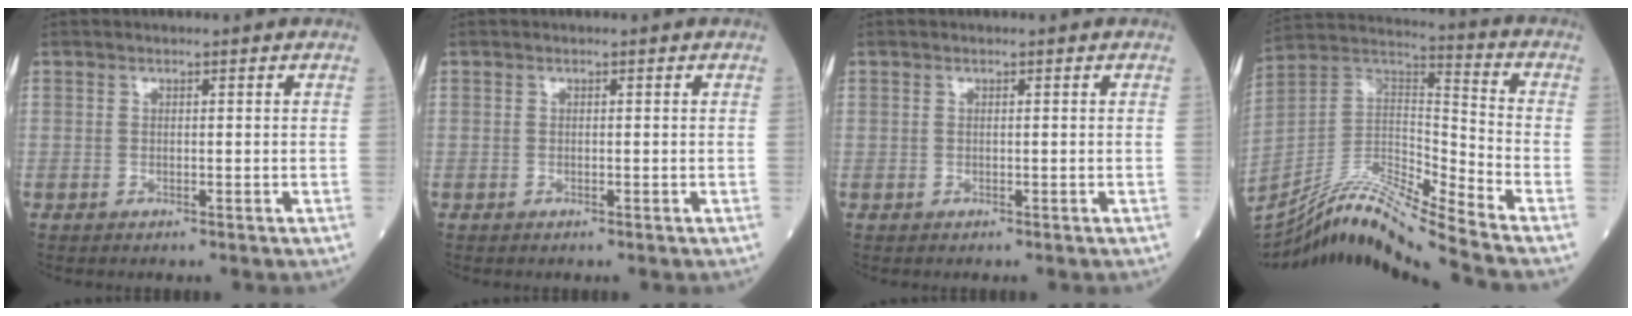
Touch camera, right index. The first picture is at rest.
{"total": 0.0}
{"total": 0.0}
{"total": 17.8, "force": [-16.2, -2.2, 7.1], "torque": [-0.131, 0.029, -0.292]}